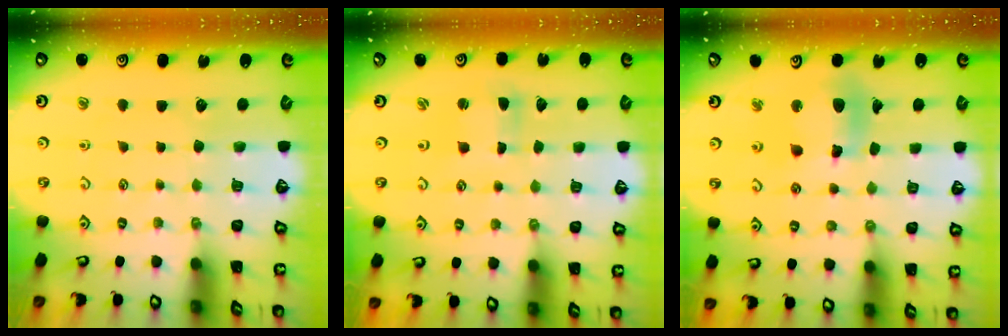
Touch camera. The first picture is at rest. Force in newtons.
{"total": 2.2, "press": 2.2, "slide": 0.3}
{"total": 12.3, "press": 12.0, "slide": 2.6}